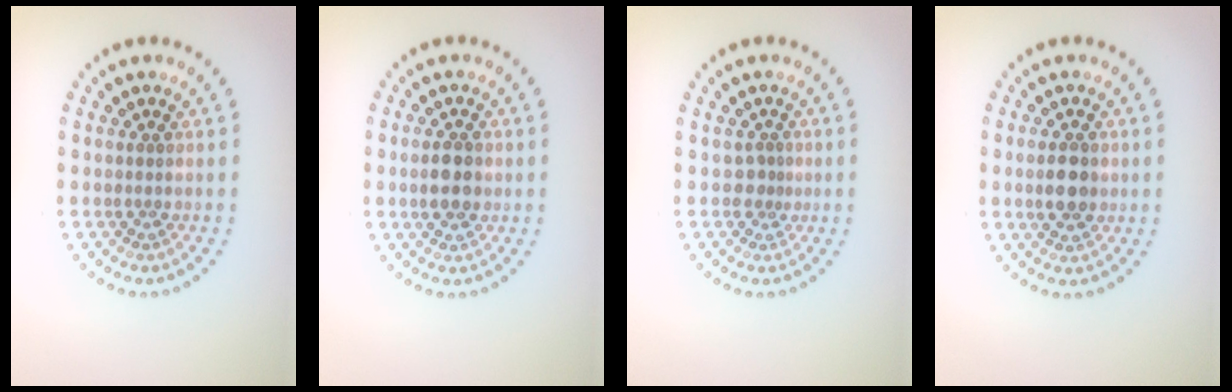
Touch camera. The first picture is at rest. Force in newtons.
{"total": 3.3, "press": 3.3, "slide": 0.1}
{"total": 1.0, "press": 0.6, "slide": 0.8}
{"total": 3.3, "press": 3.3, "slide": 0.2}